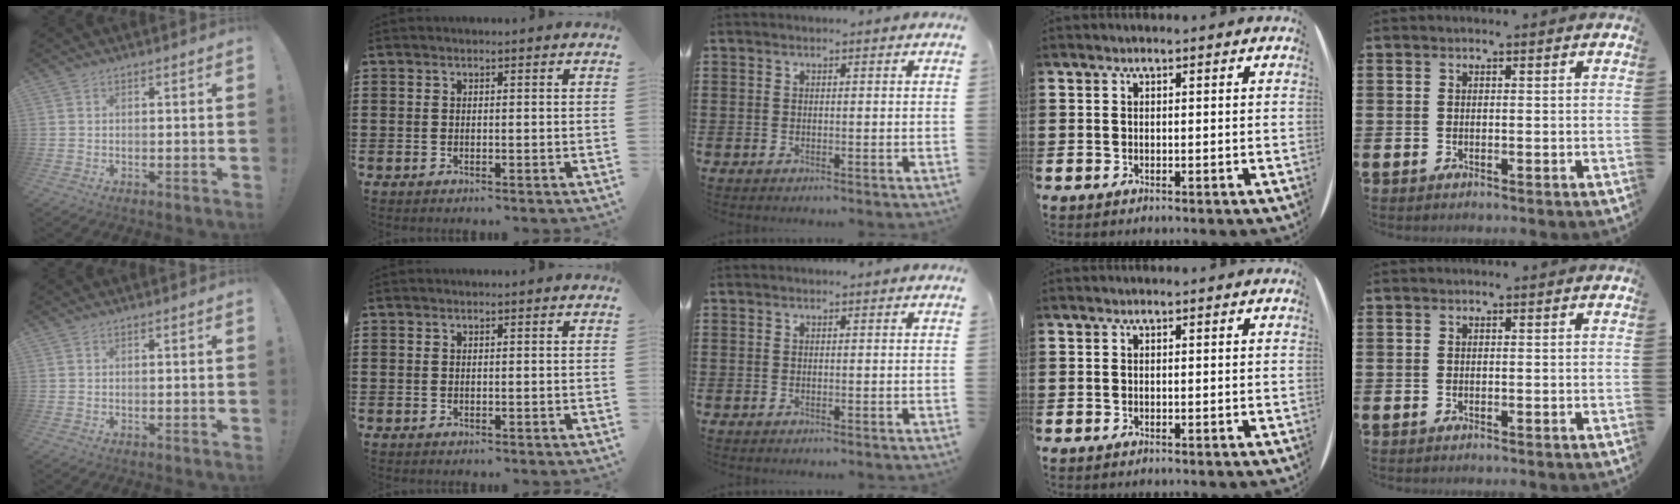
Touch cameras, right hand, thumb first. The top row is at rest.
{}